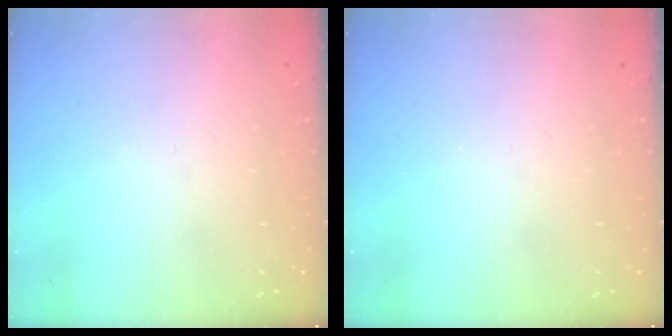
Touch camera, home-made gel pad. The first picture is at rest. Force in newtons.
{"total": 0.0}